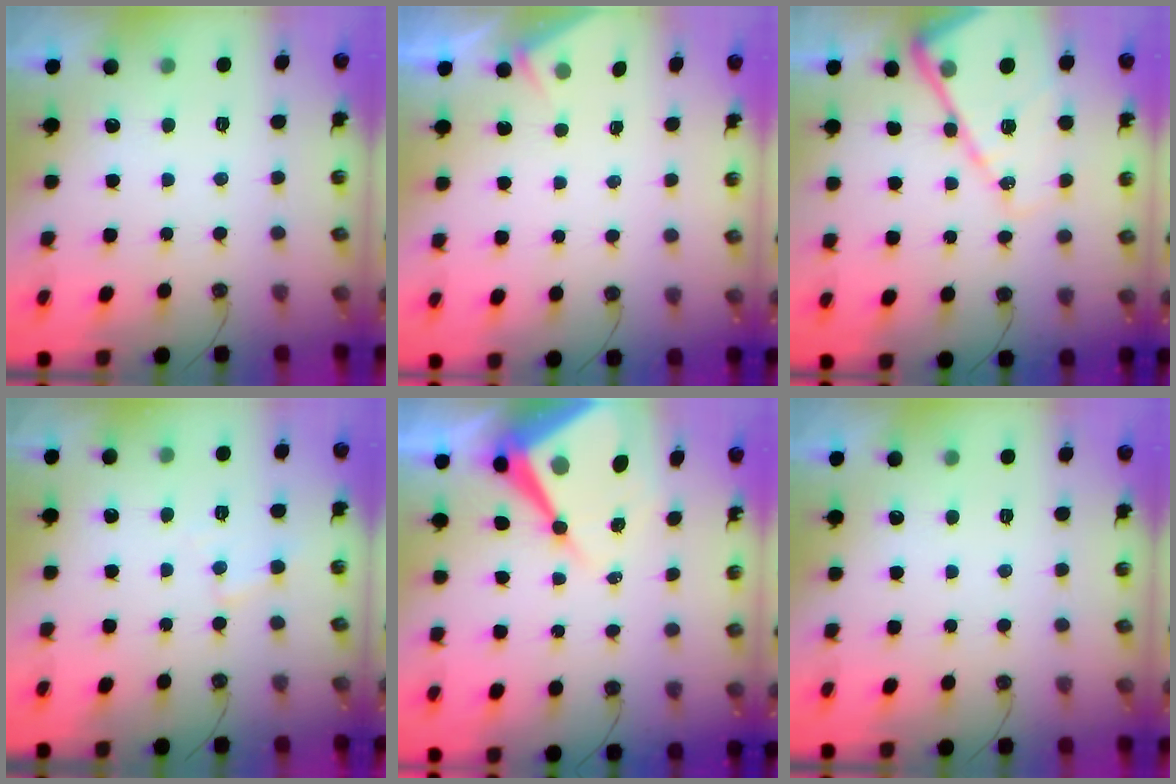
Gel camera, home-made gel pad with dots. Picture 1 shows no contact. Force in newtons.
{"total": 2.9, "press": 2.9, "slide": 0.4}
{"total": 17.2, "press": 17.1, "slide": 1.8}
{"total": 5.2, "press": 5.2, "slide": 0.7}
{"total": 15.0, "press": 15.0, "slide": 1.3}
{"total": 0.0}